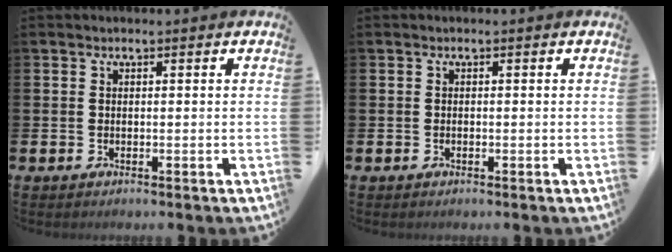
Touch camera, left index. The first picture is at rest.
{"total": 0.0}